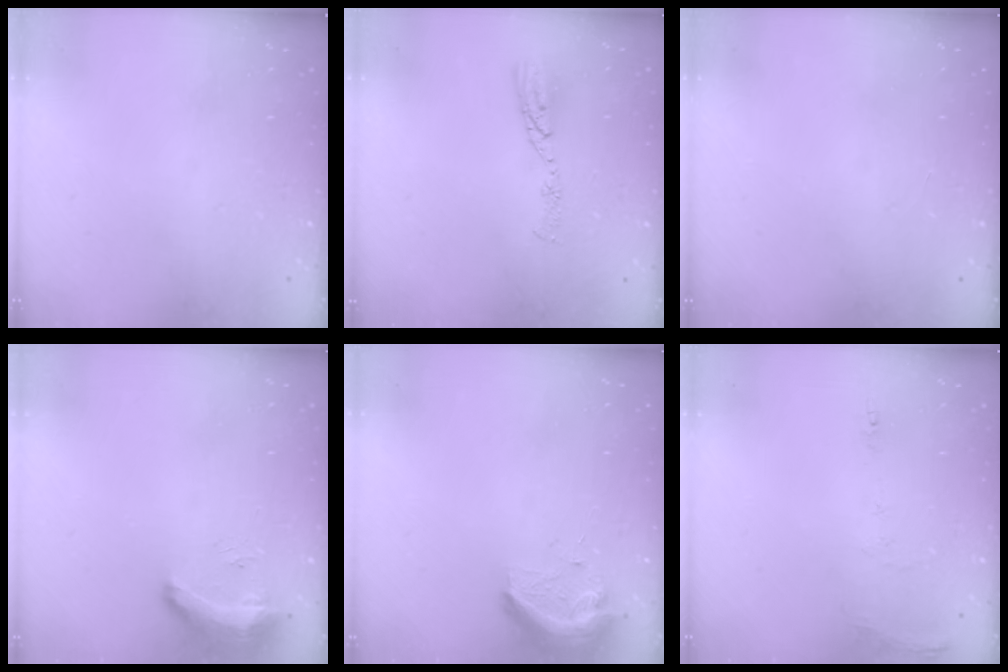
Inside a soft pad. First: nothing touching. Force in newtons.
{"total": 7.8, "press": 7.8, "slide": 0.8}
{"total": 0.0}
{"total": 16.1, "press": 10.6, "slide": 12.1}
{"total": 9.2, "press": 9.2, "slide": 0.3}
{"total": 7.4, "press": 7.4, "slide": 0.8}